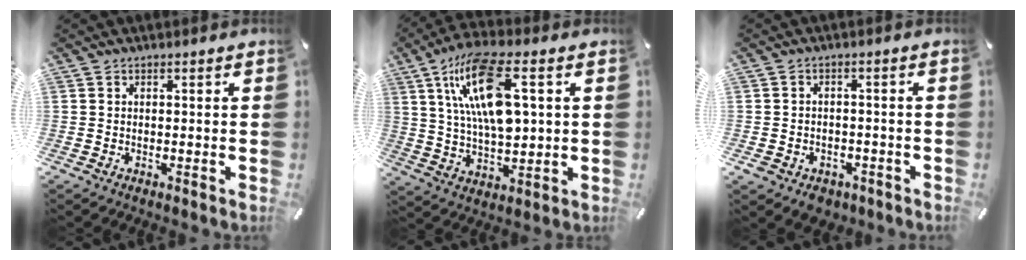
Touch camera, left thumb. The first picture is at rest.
{"total": 17.4, "force": [5.6, 7.1, 14.8], "torque": [-0.296, -0.004, 0.090]}
{"total": 4.0, "force": [-2.3, 3.2, 1.0], "torque": [-0.021, 0.012, -0.042]}